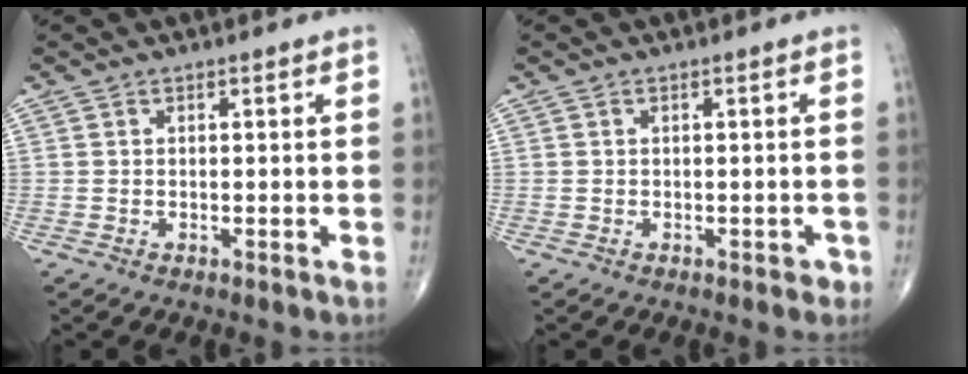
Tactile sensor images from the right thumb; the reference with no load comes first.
{"total": 1.2, "force": [-0.5, 1.0, 0.5], "torque": [0.002, 0.003, -0.004]}